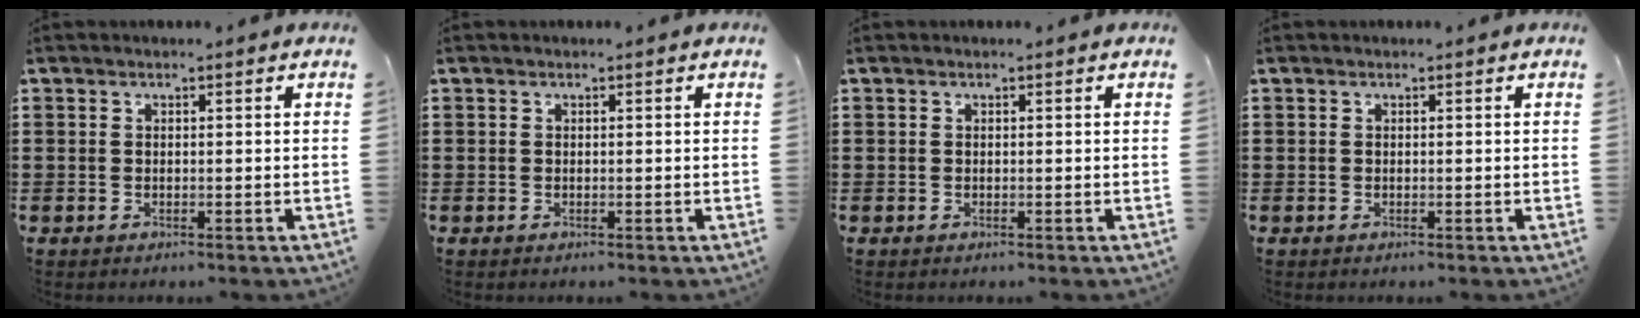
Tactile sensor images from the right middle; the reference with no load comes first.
{"total": 0.0}
{"total": 0.0}
{"total": 0.0}